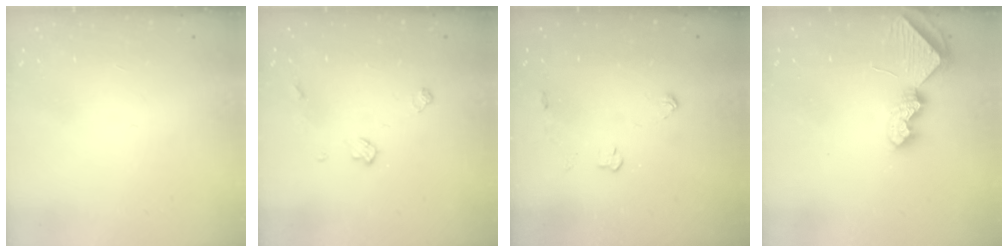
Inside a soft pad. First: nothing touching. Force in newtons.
{"total": 6.0, "press": 6.0, "slide": 0.1}
{"total": 3.6, "press": 3.5, "slide": 0.6}
{"total": 7.6, "press": 7.5, "slide": 0.7}